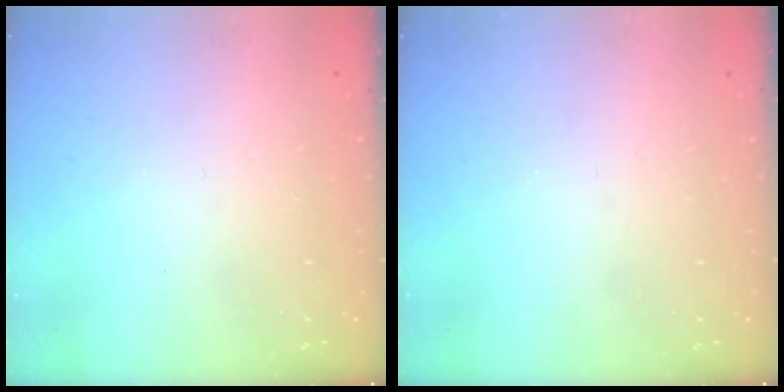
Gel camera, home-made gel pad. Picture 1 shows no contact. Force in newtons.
{"total": 0.0}